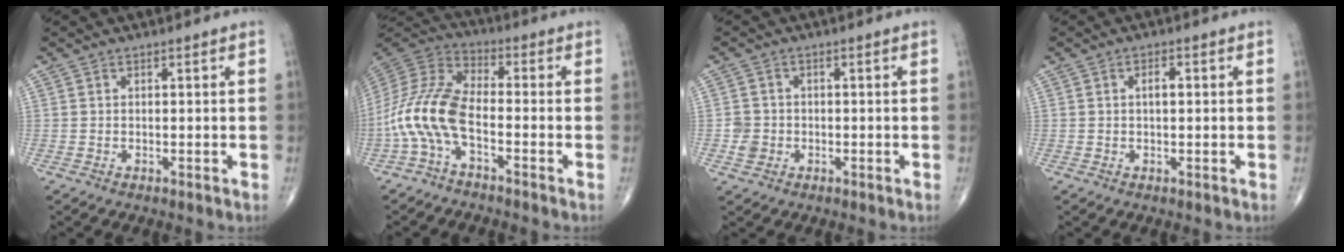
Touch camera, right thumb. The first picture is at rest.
{"total": 13.0, "force": [-4.5, 5.5, 10.9], "torque": [-0.241, 0.045, -0.097]}
{"total": 2.8, "force": [-0.7, 2.6, 0.8], "torque": [-0.003, 0.007, -0.013]}
{"total": 2.1, "force": [0.3, 0.9, 1.8], "torque": [-0.028, 0.005, 0.002]}